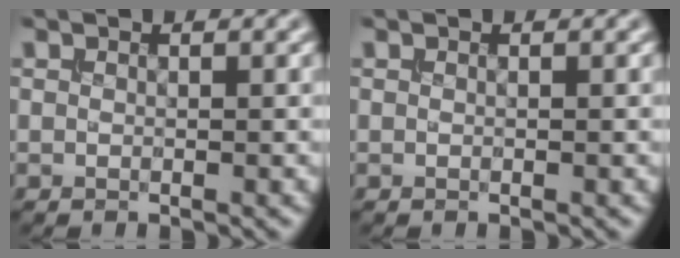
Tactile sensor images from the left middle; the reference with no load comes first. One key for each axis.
{"total": 0.0}